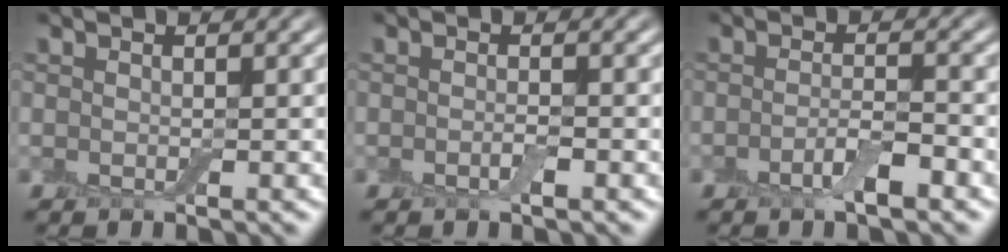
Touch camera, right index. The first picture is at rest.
{"total": 1.0, "force": [-0.5, 0.2, 0.8], "torque": [-0.017, -0.002, -0.009]}
{"total": 2.6, "force": [-1.4, 0.6, 2.2], "torque": [-0.041, 0.004, -0.030]}